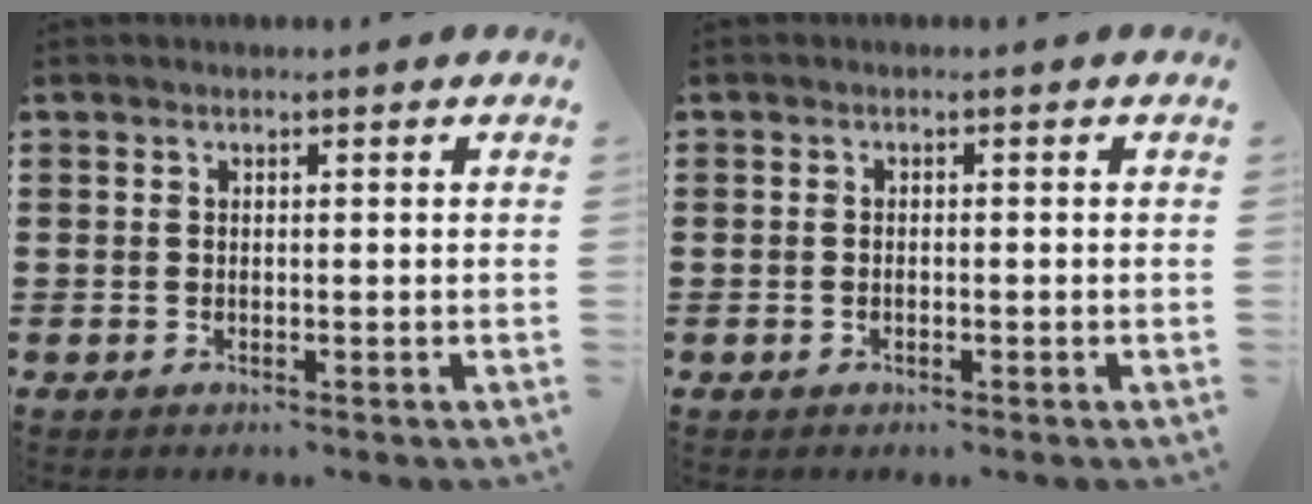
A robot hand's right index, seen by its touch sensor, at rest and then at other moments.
{"total": 0.6, "force": [-0.4, 0.2, 0.4], "torque": [-0.009, -0.004, -0.006]}